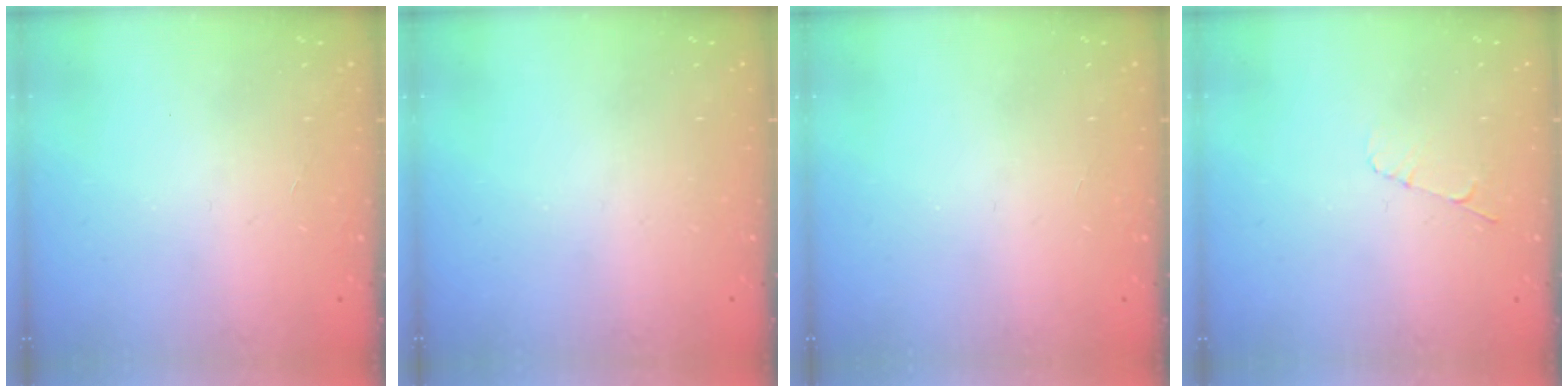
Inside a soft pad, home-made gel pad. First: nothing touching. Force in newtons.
{"total": 0.0}
{"total": 0.0}
{"total": 3.3, "press": 3.2, "slide": 0.3}